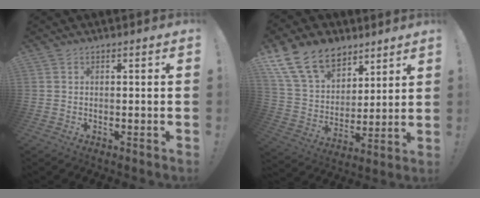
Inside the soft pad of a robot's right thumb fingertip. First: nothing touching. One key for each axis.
{"total": 18.2, "fx": 11.3, "fy": 11.8, "fz": 7.8, "tx": -0.136, "ty": -0.065, "tz": 0.224}